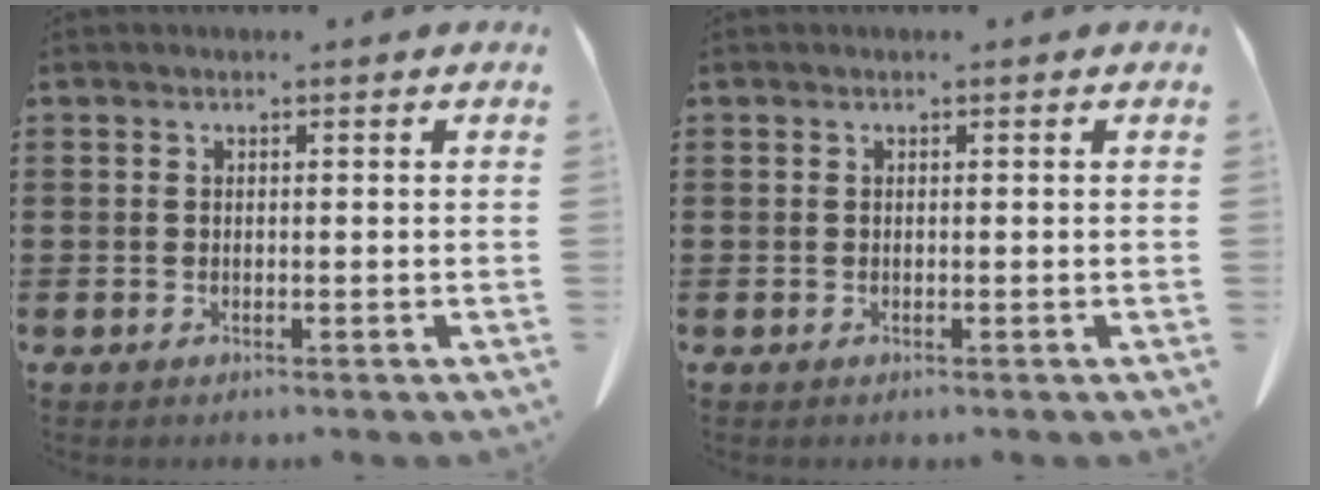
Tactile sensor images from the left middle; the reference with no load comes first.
{"total": 0.0}